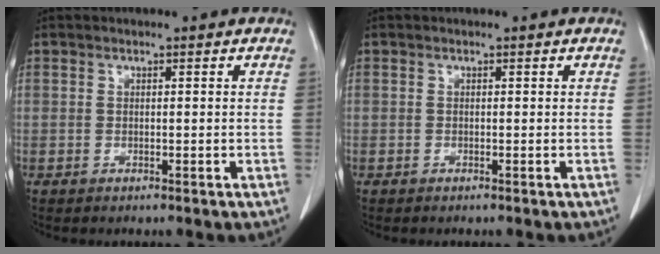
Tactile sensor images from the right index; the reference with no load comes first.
{"total": 0.0}